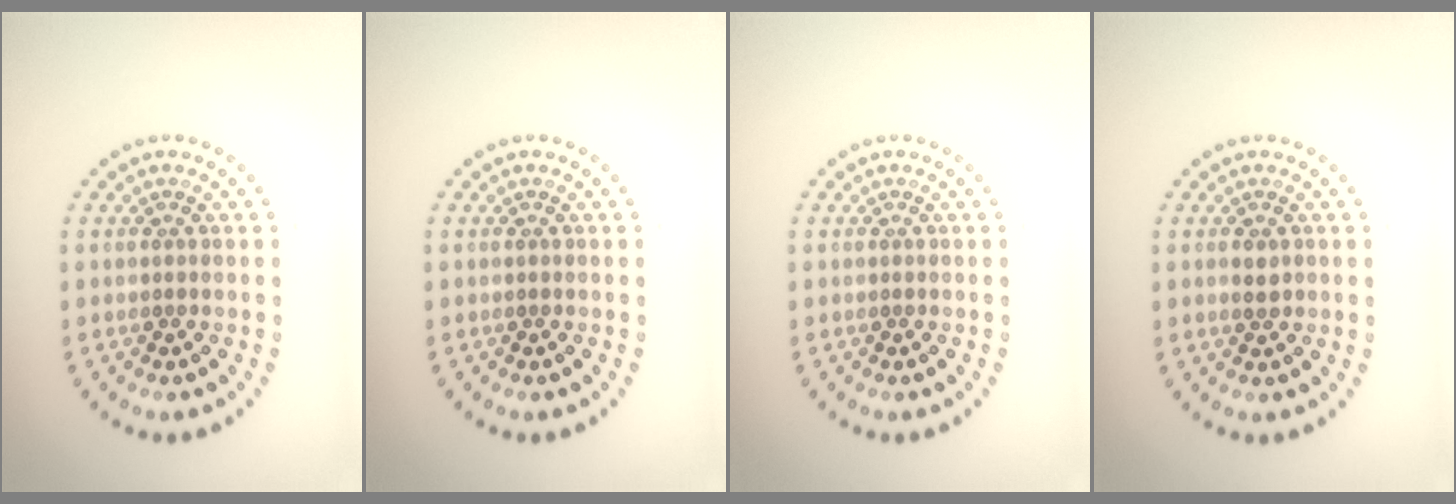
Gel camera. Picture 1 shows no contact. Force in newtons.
{"total": 0.0}
{"total": 0.0}
{"total": 1.0, "press": 1.0, "slide": 0.1}